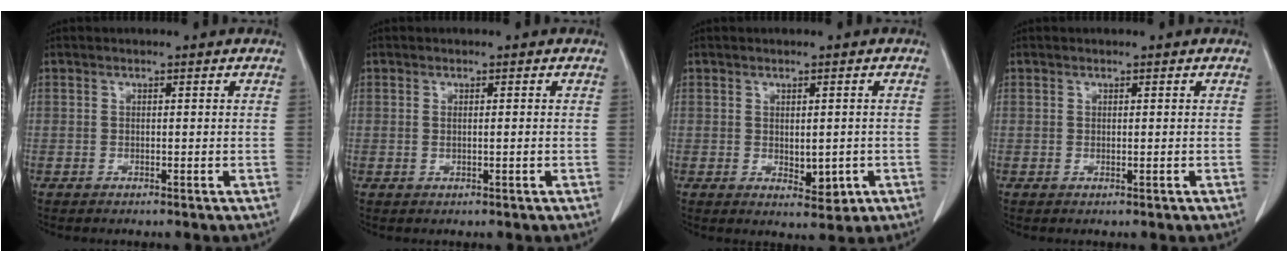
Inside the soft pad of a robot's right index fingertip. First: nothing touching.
{"total": 1.0, "force": [0.0, 0.1, 1.0], "torque": [-0.023, -0.004, 0.002]}
{"total": 3.9, "force": [-0.8, 2.0, 3.3], "torque": [-0.040, -0.007, 0.000]}
{"total": 0.0}